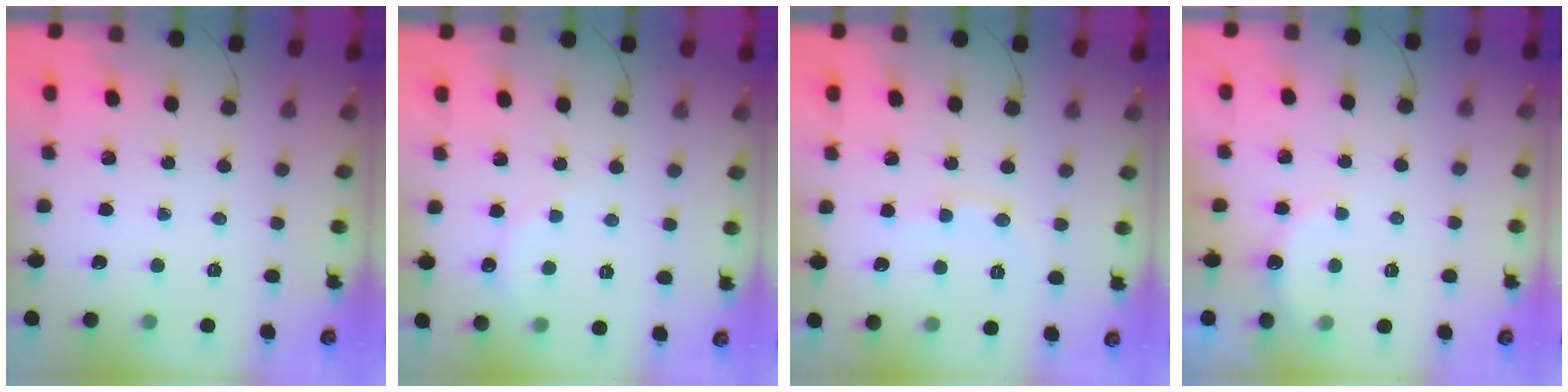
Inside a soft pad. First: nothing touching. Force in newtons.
{"total": 5.7, "press": 5.6, "slide": 1.0}
{"total": 7.6, "press": 7.4, "slide": 1.7}
{"total": 7.4, "press": 7.3, "slide": 1.4}